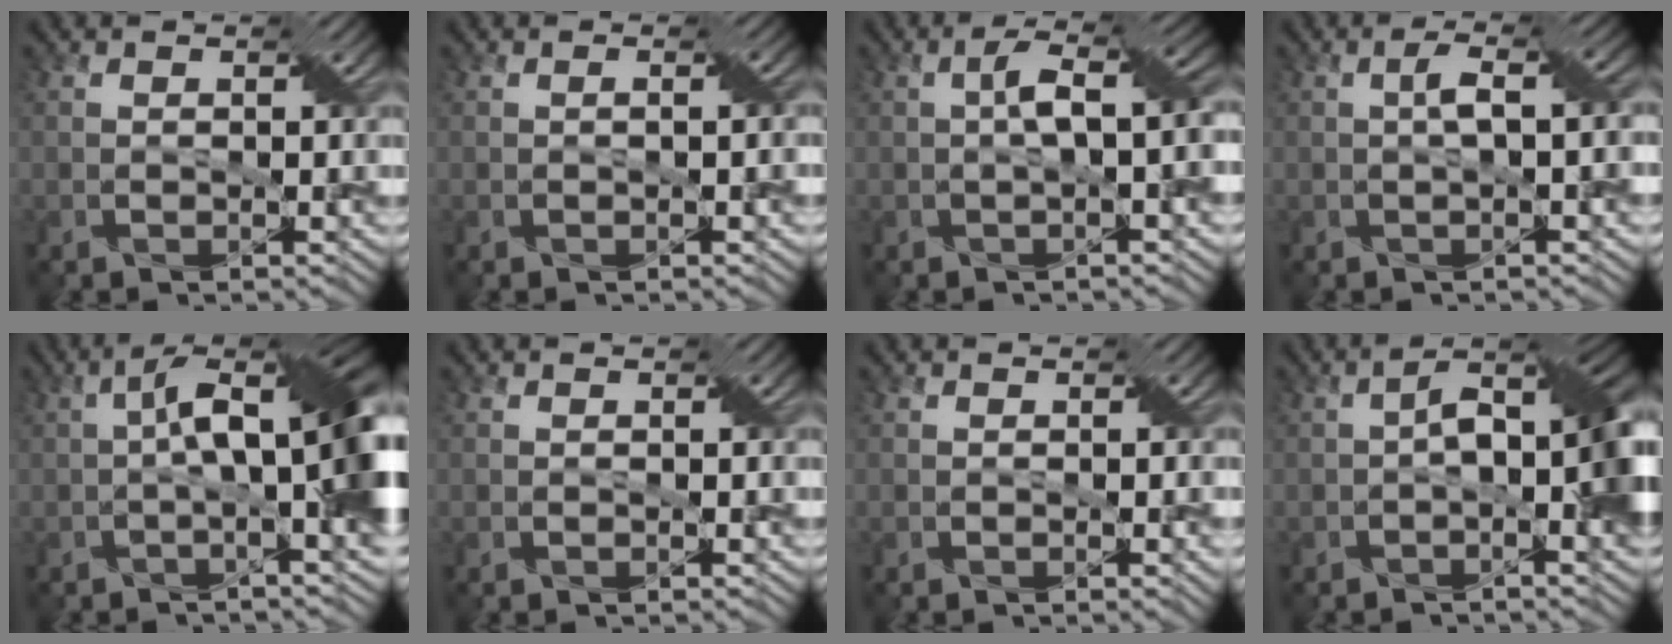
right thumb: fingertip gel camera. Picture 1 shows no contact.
{"total": 1.1, "force": [0.0, 0.0, 1.1], "torque": [-0.020, 0.007, 0.001]}
{"total": 4.9, "force": [0.0, 1.1, 4.8], "torque": [-0.086, 0.013, -0.003]}
{"total": 3.3, "force": [0.2, 0.6, 3.3], "torque": [-0.059, 0.013, 0.002]}
{"total": 10.9, "force": [0.1, 3.3, 10.4], "torque": [-0.163, 0.012, -0.007]}
{"total": 0.0}
{"total": 0.8, "force": [-0.1, 0.0, 0.8], "torque": [-0.011, -0.001, -0.001]}
{"total": 8.1, "force": [-0.3, 3.0, 7.5], "torque": [-0.117, 0.011, -0.010]}